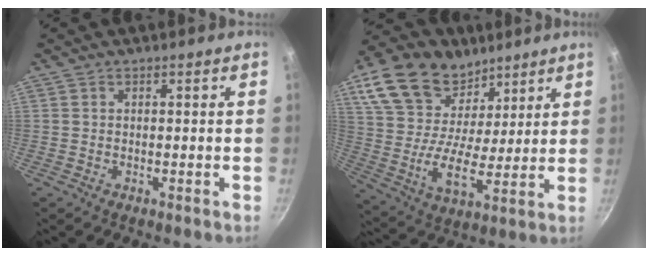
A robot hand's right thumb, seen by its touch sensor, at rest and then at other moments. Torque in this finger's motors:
{"motor_torque": [0.48, 1.01, 0.55, 0.16, 0.21]}